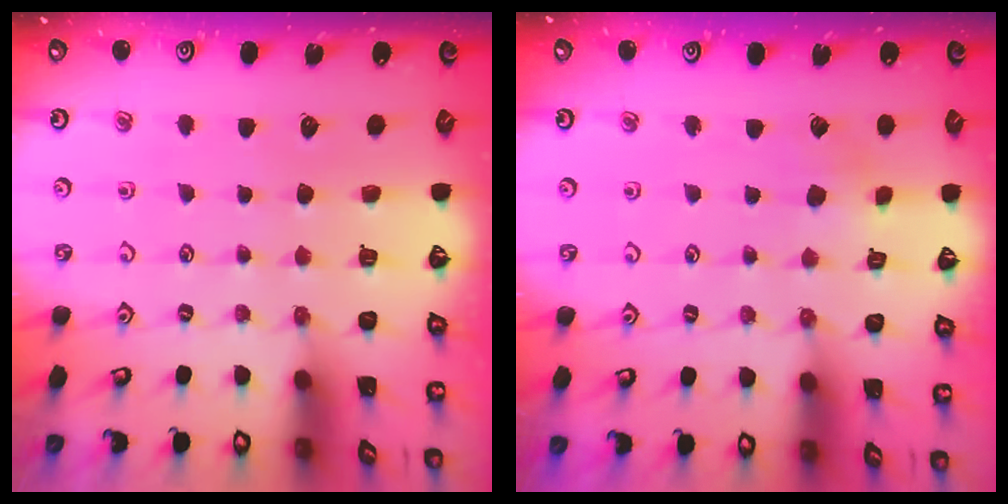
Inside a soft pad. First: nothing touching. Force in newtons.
{"total": 2.3, "press": 2.2, "slide": 0.3}